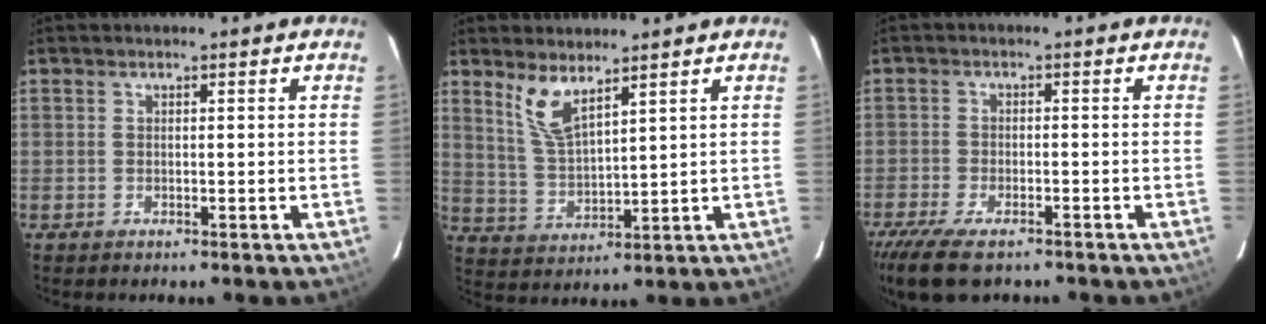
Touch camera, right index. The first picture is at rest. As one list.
[{"total": 6.9, "force": [4.8, 1.9, 4.7], "torque": [-0.094, -0.006, 0.105]}, {"total": 10.3, "force": [-7.9, 3.6, 5.6], "torque": [-0.141, -0.034, -0.140]}]